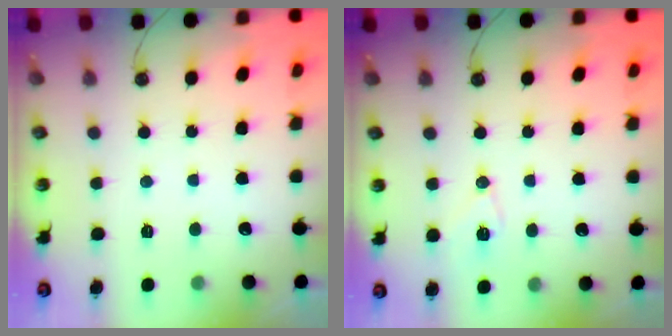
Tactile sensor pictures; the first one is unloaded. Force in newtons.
{"total": 7.6, "press": 7.6, "slide": 0.4}